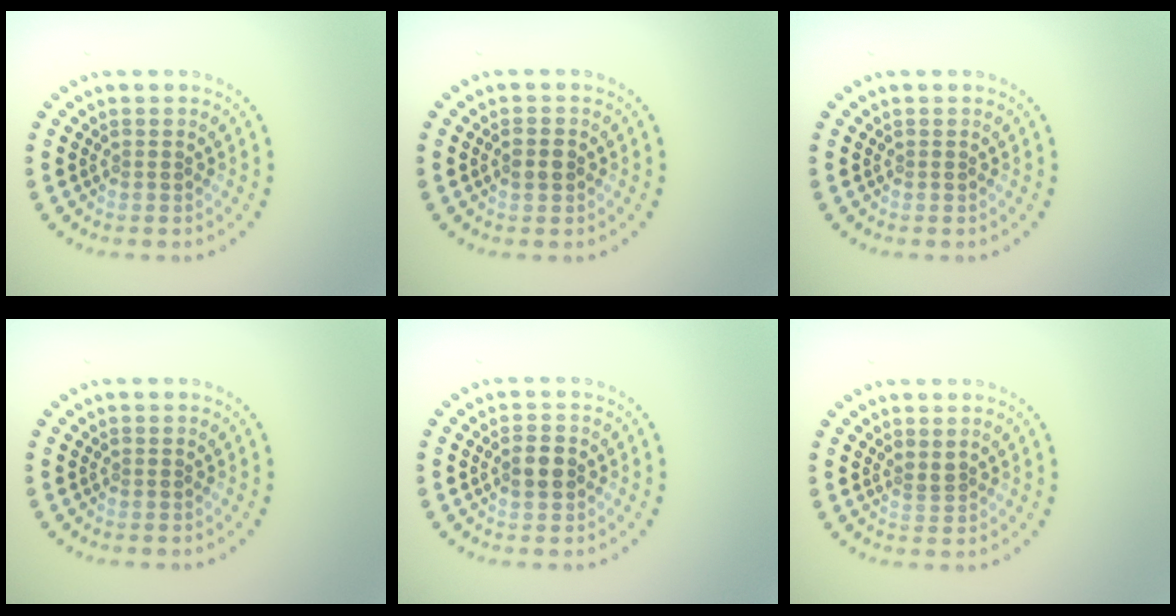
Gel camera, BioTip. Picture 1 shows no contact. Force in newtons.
{"total": 1.3, "press": 1.3, "slide": 0.1}
{"total": 0.0}
{"total": 0.0}
{"total": 2.0, "press": 2.0, "slide": 0.1}
{"total": 0.9, "press": 0.5, "slide": 0.8}